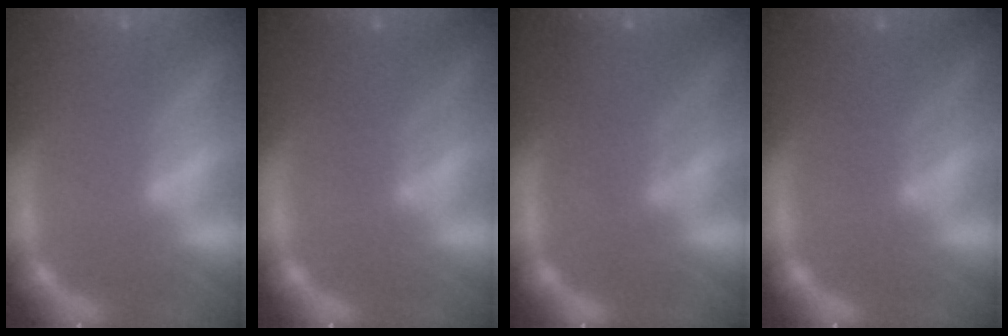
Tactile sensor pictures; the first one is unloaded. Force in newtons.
{"total": 3.0}
{"total": 3.4}
{"total": 3.0}